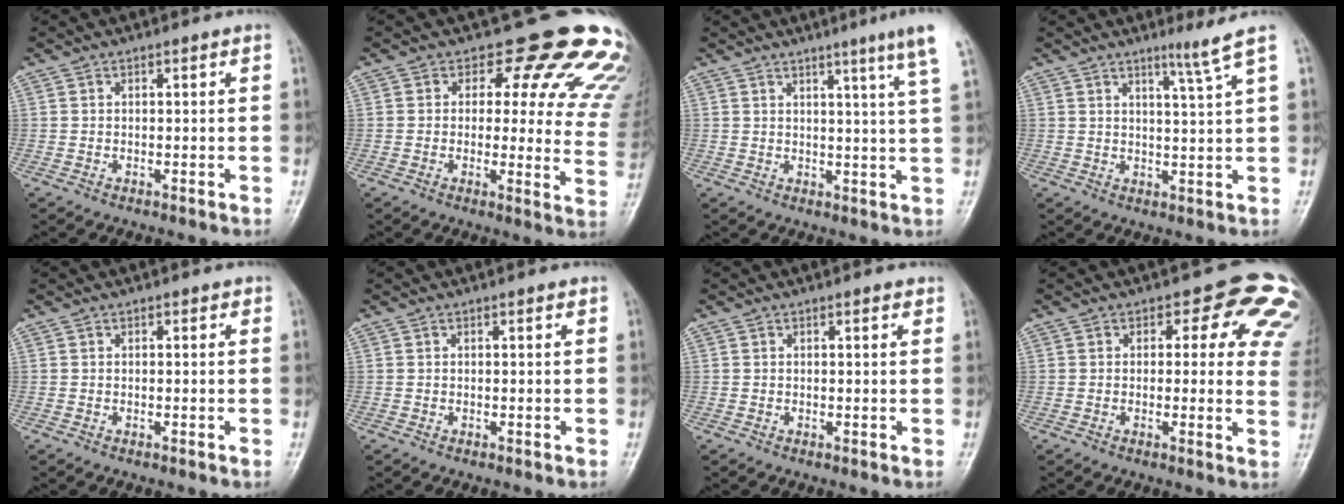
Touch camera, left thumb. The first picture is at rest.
{"total": 18.4, "force": [14.3, 8.1, 8.2], "torque": [-0.041, -0.095, 0.139]}
{"total": 7.9, "force": [5.3, -1.0, 5.8], "torque": [-0.075, -0.025, 0.058]}
{"total": 4.3, "force": [2.9, -1.4, 2.9], "torque": [-0.050, -0.029, 0.052]}
{"total": 0.6, "force": [0.4, 0.3, 0.3], "torque": [-0.001, -0.001, 0.001]}
{"total": 0.6, "force": [0.4, 0.1, 0.4], "torque": [-0.006, -0.001, 0.004]}
{"total": 1.3, "force": [0.9, 0.4, 0.9], "torque": [-0.010, -0.003, 0.010]}
{"total": 12.2, "force": [6.1, 6.9, 8.0], "torque": [-0.033, -0.019, 0.042]}